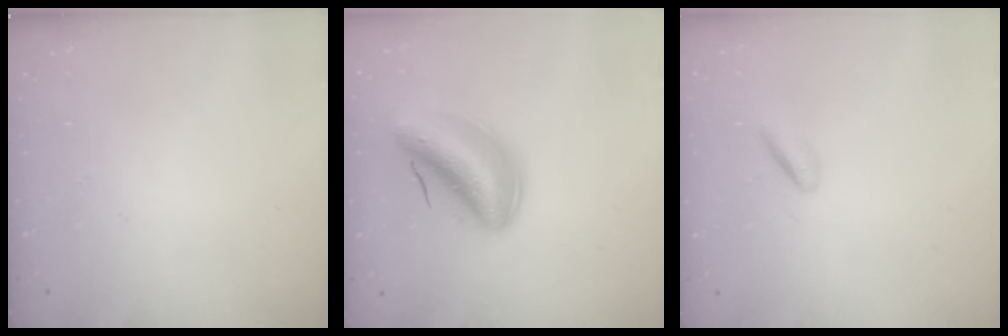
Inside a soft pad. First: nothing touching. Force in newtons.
{"total": 8.9, "press": 8.4, "slide": 3.0}
{"total": 1.2, "press": 1.1, "slide": 0.6}